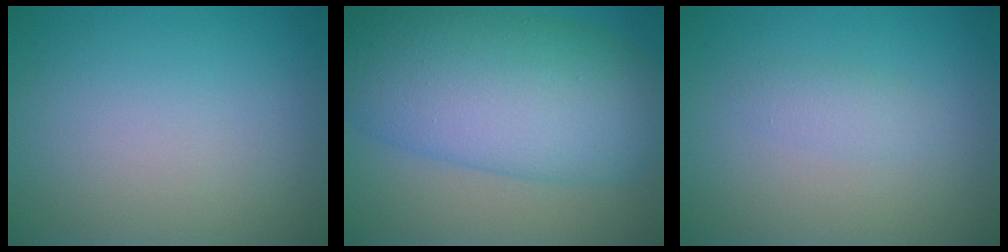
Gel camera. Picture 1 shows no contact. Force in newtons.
{"total": 12.2, "press": 12.2, "slide": 0.2}
{"total": 1.3, "press": 1.3, "slide": 0.1}